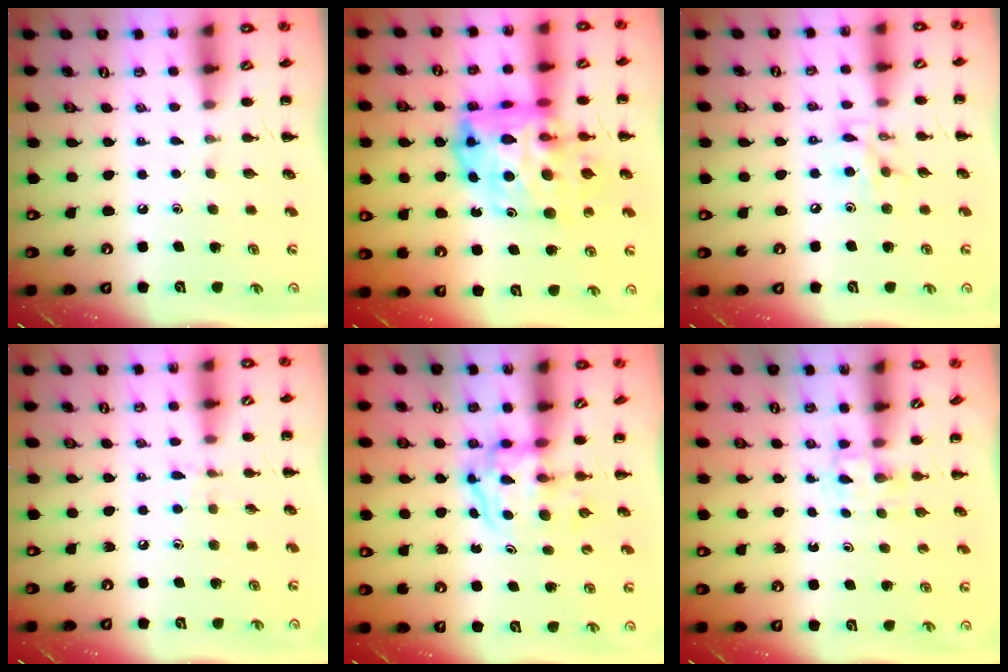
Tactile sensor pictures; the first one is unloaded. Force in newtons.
{"total": 19.0, "press": 18.2, "slide": 5.6}
{"total": 8.7, "press": 8.6, "slide": 0.6}
{"total": 6.2, "press": 5.9, "slide": 1.9}
{"total": 3.8, "press": 3.7, "slide": 0.6}
{"total": 2.3, "press": 2.1, "slide": 0.9}